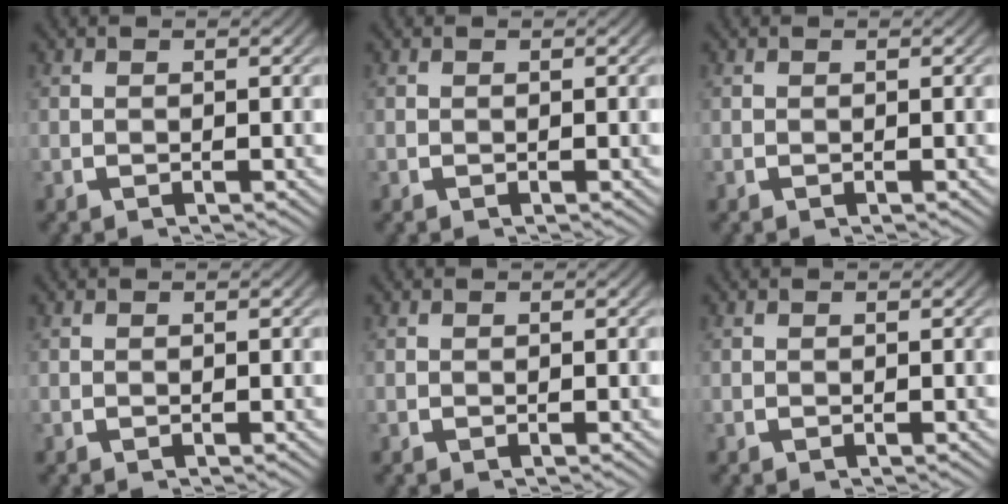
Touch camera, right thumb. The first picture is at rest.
{"total": 0.0}
{"total": 0.0}
{"total": 0.0}
{"total": 0.0}
{"total": 0.0}